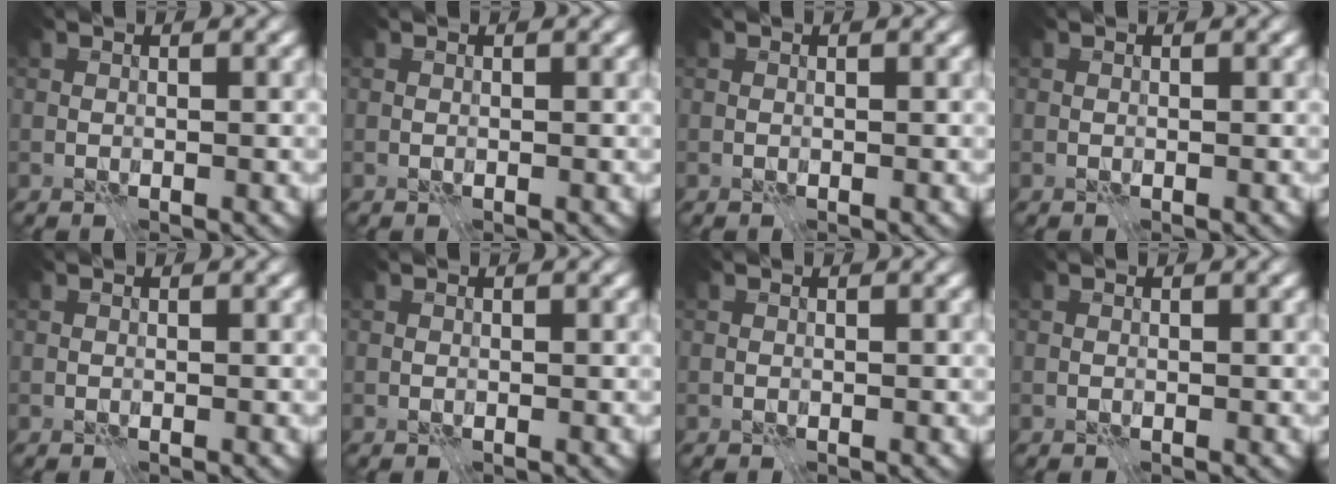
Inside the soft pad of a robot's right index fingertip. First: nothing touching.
{"total": 0.0}
{"total": 0.0}
{"total": 0.0}
{"total": 0.0}
{"total": 0.0}
{"total": 0.0}
{"total": 0.0}